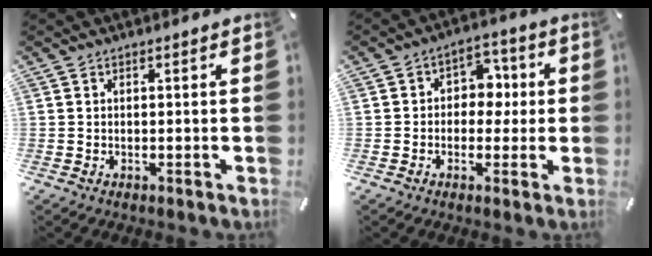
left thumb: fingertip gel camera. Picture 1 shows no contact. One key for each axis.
{"total": 6.4, "fx": -0.9, "fy": 5.5, "fz": 3.2, "tx": -0.037, "ty": 0.014, "tz": -0.022}